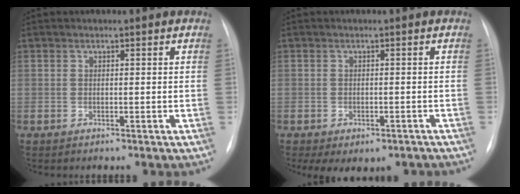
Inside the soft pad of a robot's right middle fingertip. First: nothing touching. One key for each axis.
{"total": 6.1, "fx": -4.2, "fy": 3.3, "fz": 2.9, "tx": -0.030, "ty": 0.010, "tz": -0.050}